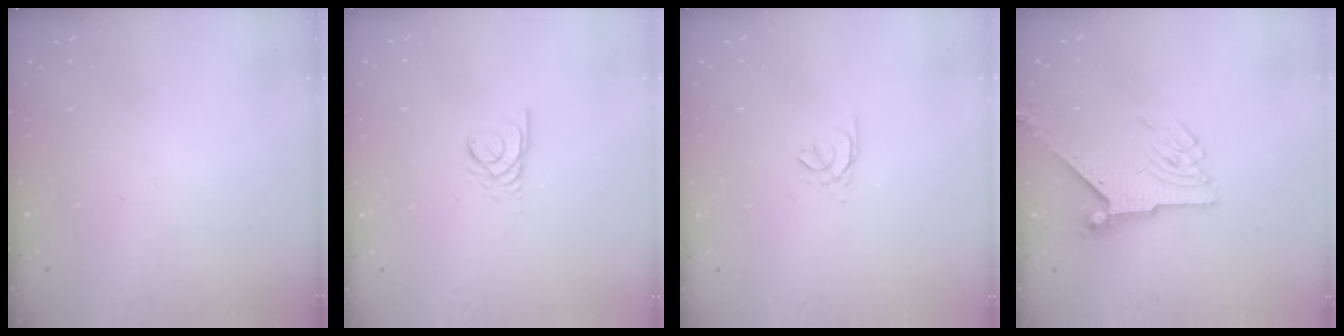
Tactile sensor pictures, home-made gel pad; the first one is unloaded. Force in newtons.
{"total": 2.4, "press": 2.4, "slide": 0.1}
{"total": 1.4, "press": 1.3, "slide": 0.3}
{"total": 6.4, "press": 6.4, "slide": 0.1}